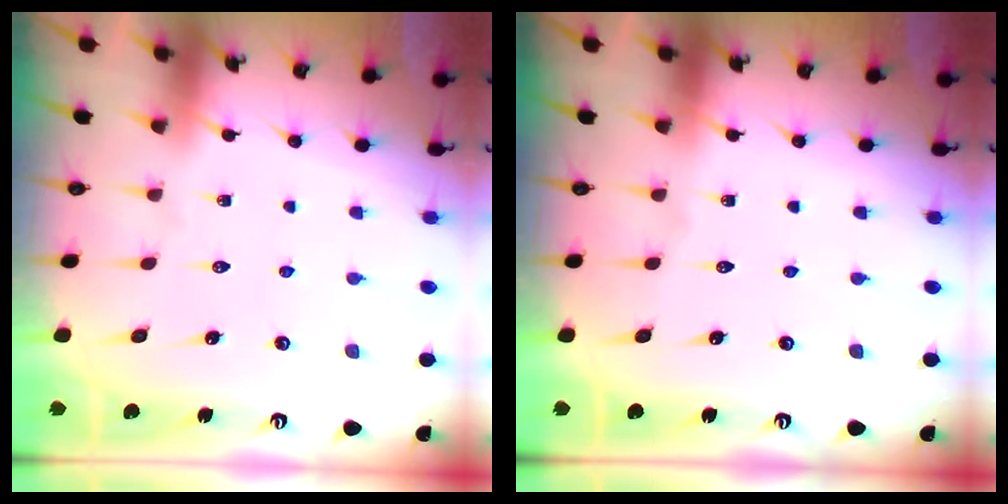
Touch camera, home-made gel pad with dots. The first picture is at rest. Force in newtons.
{"total": 0.0}